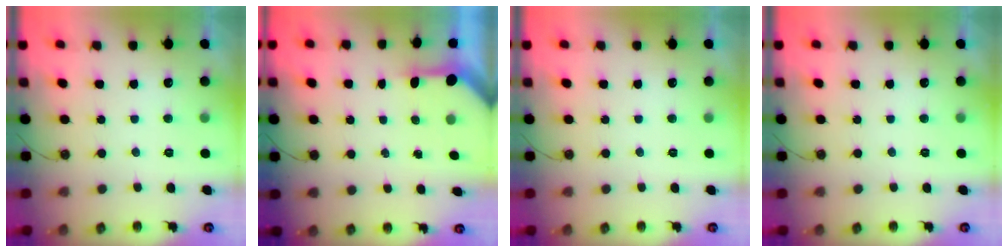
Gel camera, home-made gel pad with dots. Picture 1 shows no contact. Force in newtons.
{"total": 3.2, "press": 3.2, "slide": 0.2}
{"total": 0.0}
{"total": 0.0}